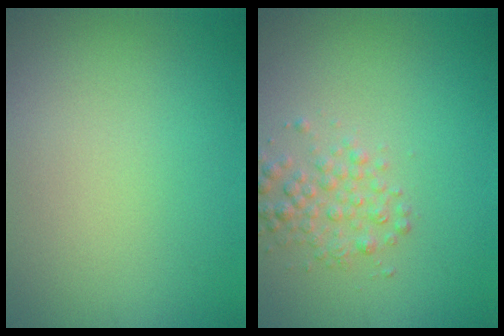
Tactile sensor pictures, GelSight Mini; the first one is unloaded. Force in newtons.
{"total": 2.2, "press": 2.2, "slide": 0.0}